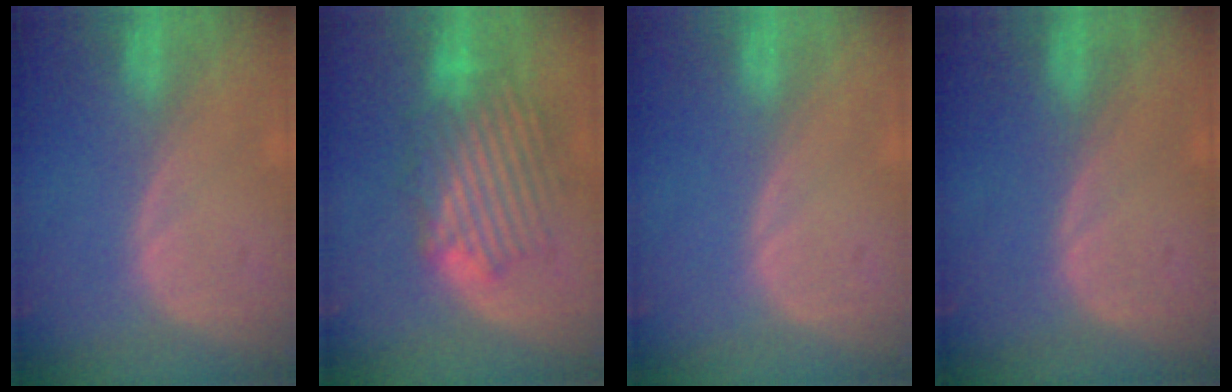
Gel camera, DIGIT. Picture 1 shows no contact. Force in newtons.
{"total": 8.4, "press": 8.0, "slide": 2.5}
{"total": 0.0}
{"total": 0.0}